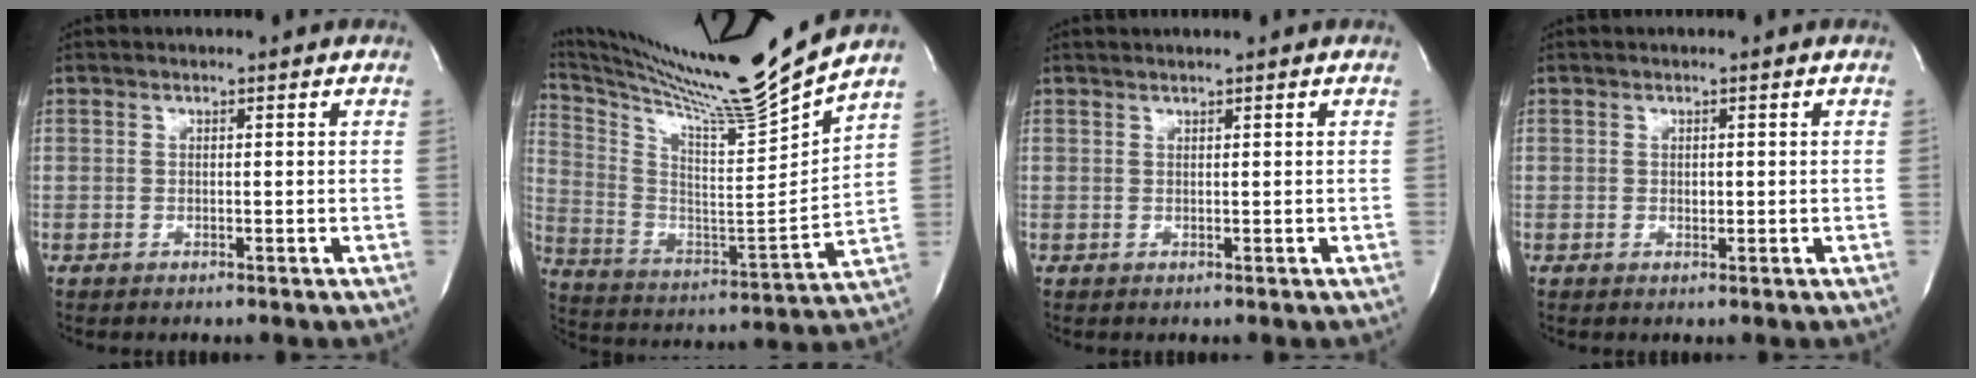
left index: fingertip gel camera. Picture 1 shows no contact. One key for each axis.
{"total": 21.7, "fx": 19.0, "fy": -3.2, "fz": 10.1, "tx": -0.193, "ty": -0.078, "tz": 0.308}
{"total": 1.3, "fx": 1.1, "fy": -0.3, "fz": 0.5, "tx": -0.007, "ty": 0.003, "tz": 0.022}
{"total": 0.9, "fx": 0.3, "fy": 0.4, "fz": 0.7, "tx": -0.007, "ty": 0.000, "tz": 0.007}